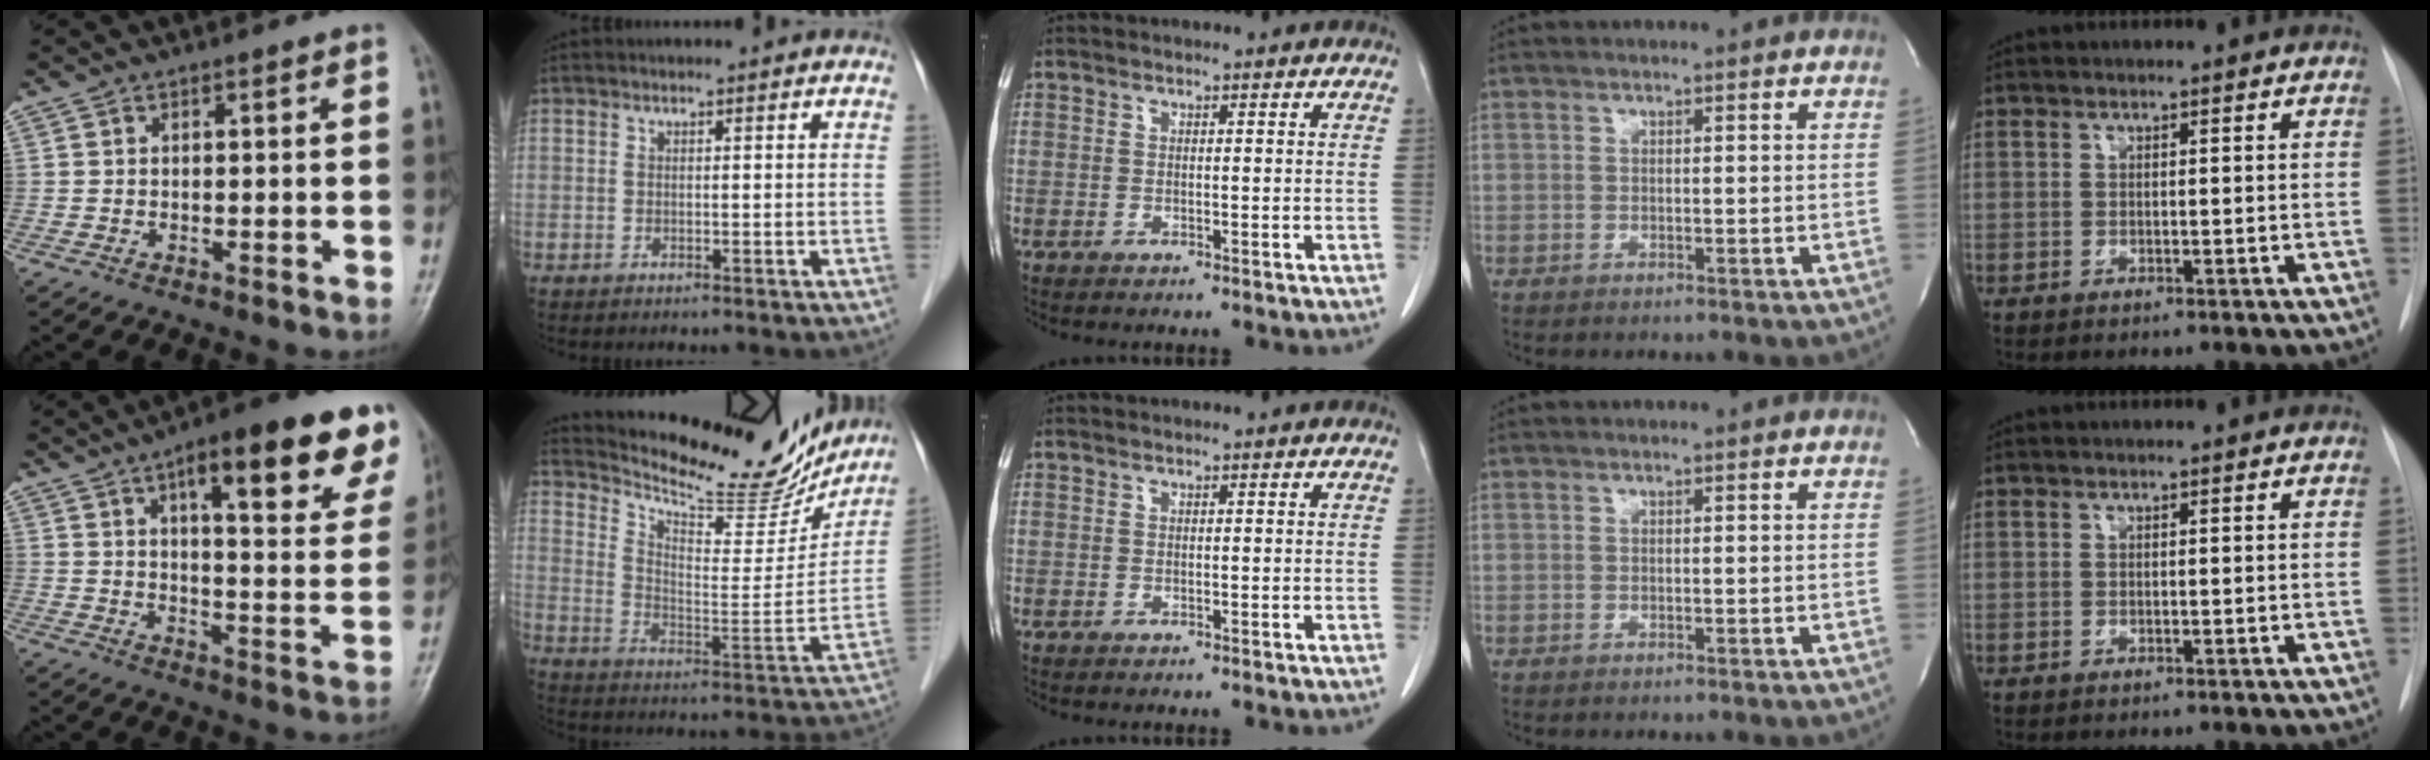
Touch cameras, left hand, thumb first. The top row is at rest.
{"thumb": {"total": 21.7, "force": [12.0, 5.9, 17.1], "torque": [-0.197, -0.034, 0.156]}, "index": {"total": 22.0, "force": [20.3, 4.7, 7.1], "torque": [-0.116, -0.043, 0.285]}}